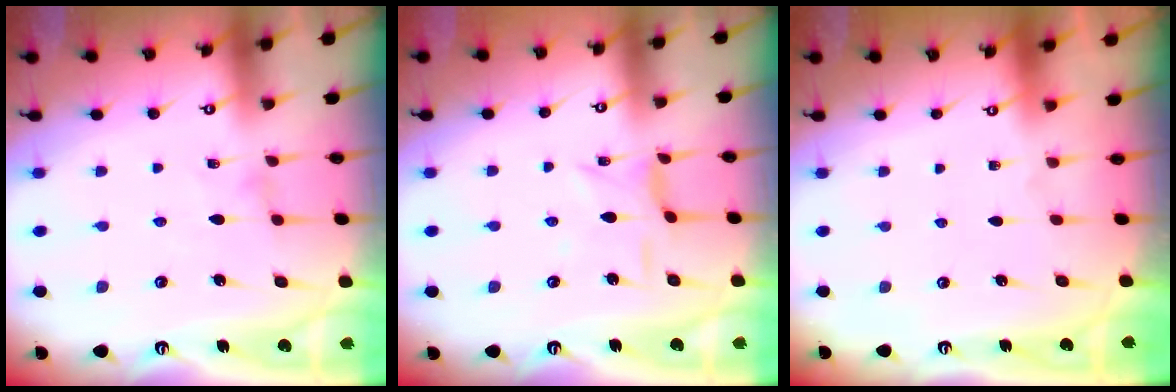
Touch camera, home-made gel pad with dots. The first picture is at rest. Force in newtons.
{"total": 2.9, "press": 2.9, "slide": 0.2}
{"total": 0.0}